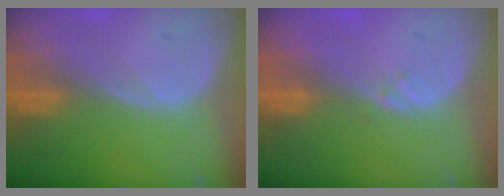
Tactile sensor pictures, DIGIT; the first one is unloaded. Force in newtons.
{"total": 0.7, "press": 0.6, "slide": 0.3}